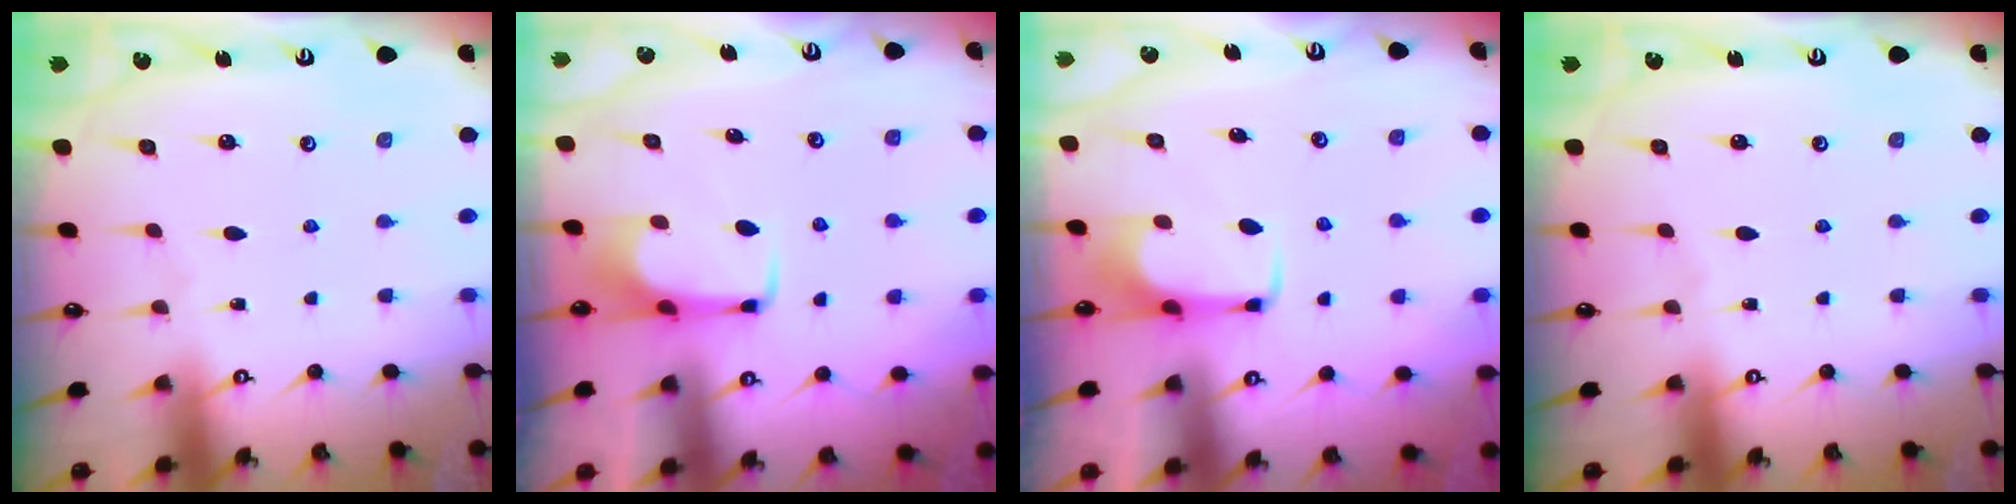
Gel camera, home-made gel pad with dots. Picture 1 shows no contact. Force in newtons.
{"total": 1.7, "press": 1.7, "slide": 0.4}
{"total": 2.0, "press": 1.9, "slide": 0.4}
{"total": 0.0}